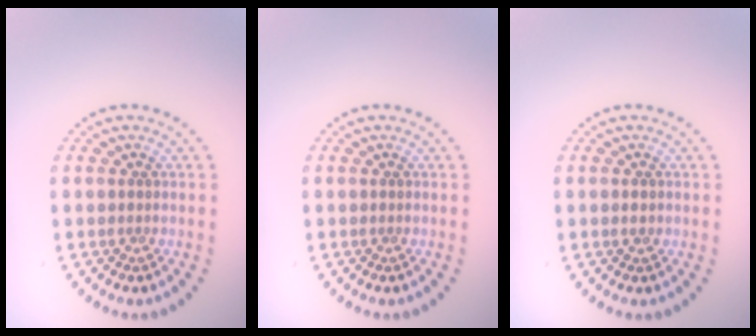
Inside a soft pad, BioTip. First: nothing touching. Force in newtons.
{"total": 0.0}
{"total": 1.0, "press": 1.0, "slide": 0.1}